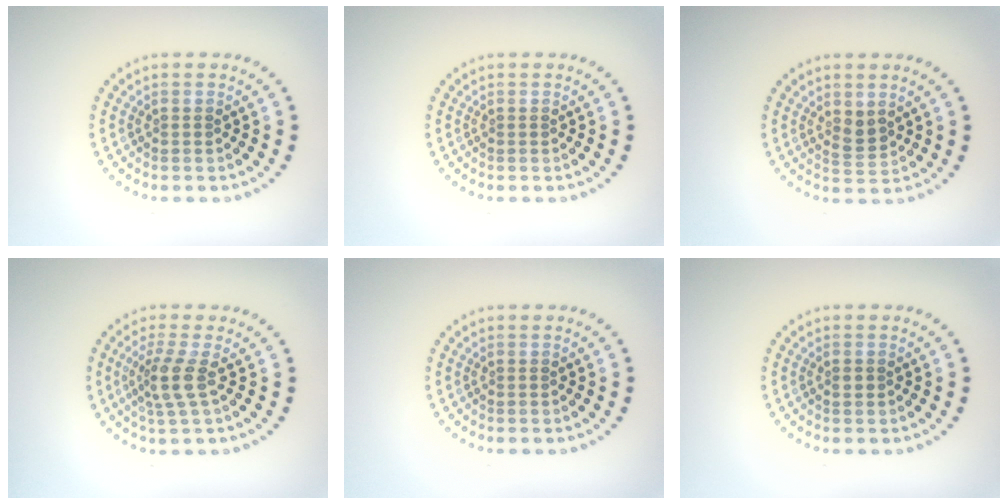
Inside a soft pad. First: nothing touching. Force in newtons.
{"total": 0.0}
{"total": 1.8, "press": 1.6, "slide": 0.9}
{"total": 2.8, "press": 2.1, "slide": 1.8}
{"total": 0.0}
{"total": 0.7, "press": 0.7, "slide": 0.1}